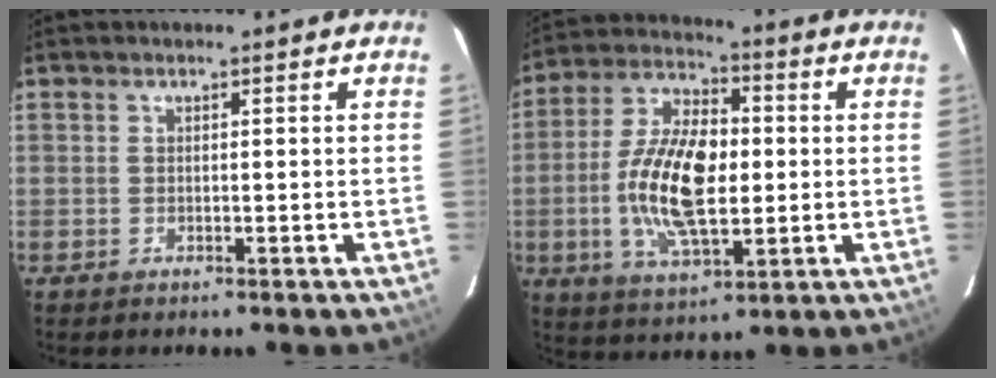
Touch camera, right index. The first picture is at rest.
{"total": 16.0, "force": [-1.1, 7.4, 14.2], "torque": [-0.282, 0.004, -0.023]}